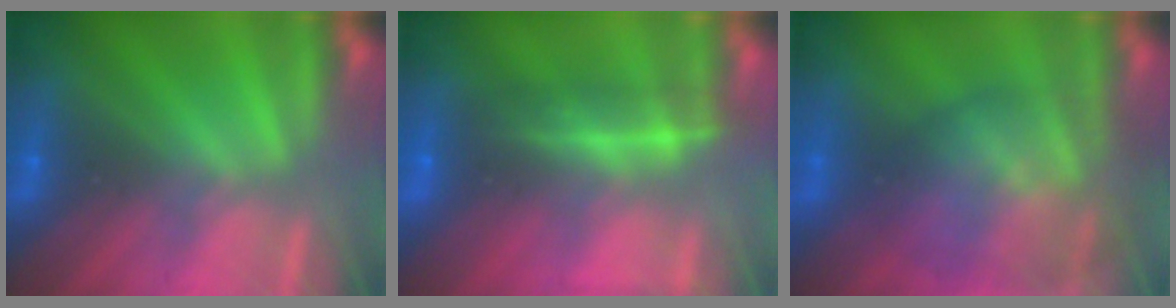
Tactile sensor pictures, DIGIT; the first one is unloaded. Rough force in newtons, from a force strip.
{"total": 2.1}
{"total": 8.7}